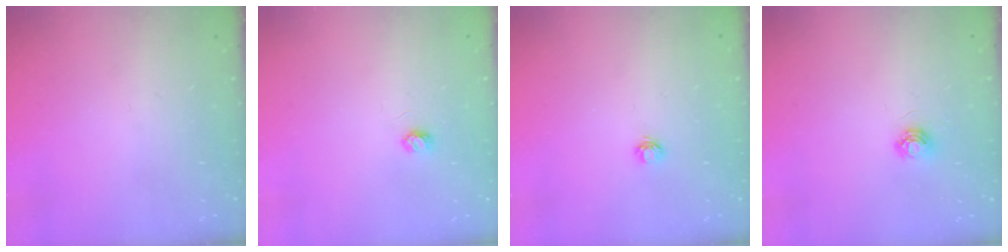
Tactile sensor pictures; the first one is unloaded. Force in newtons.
{"total": 3.2, "press": 3.2, "slide": 0.3}
{"total": 3.7, "press": 3.7, "slide": 0.5}
{"total": 5.0, "press": 4.9, "slide": 0.4}